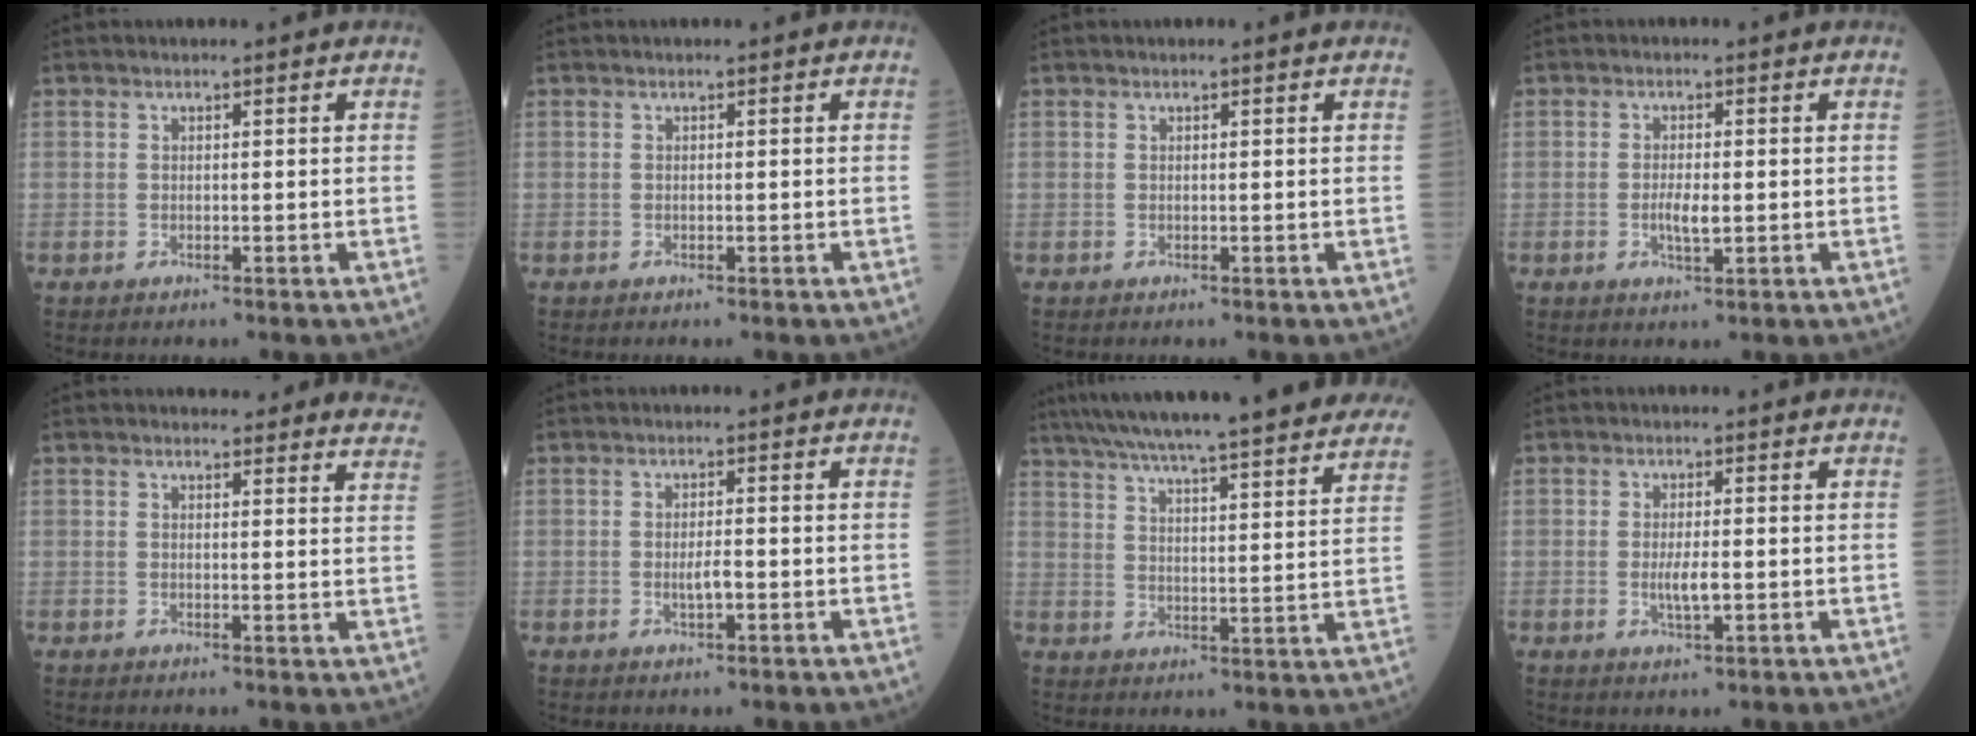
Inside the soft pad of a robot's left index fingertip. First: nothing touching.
{"total": 0.0}
{"total": 0.9, "force": [0.7, 0.3, 0.5], "torque": [-0.010, 0.011, 0.011]}
{"total": 3.2, "force": [-0.4, 1.0, 3.0], "torque": [-0.061, -0.003, -0.004]}
{"total": 13.9, "force": [13.2, 3.3, 2.5], "torque": [0.004, -0.027, 0.129]}
{"total": 2.3, "force": [-0.5, 0.7, 2.1], "torque": [-0.041, 0.000, -0.006]}
{"total": 32.2, "force": [28.3, 3.7, 14.8], "torque": [-0.248, -0.013, 0.373]}
{"total": 3.2, "force": [-0.4, 0.9, 3.1], "torque": [-0.063, -0.004, -0.003]}